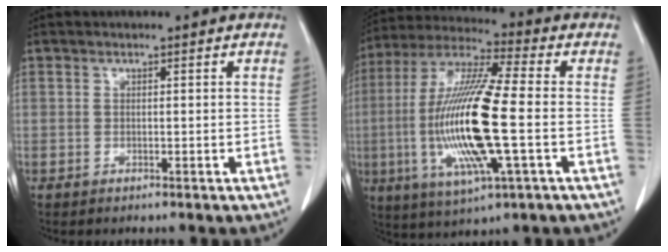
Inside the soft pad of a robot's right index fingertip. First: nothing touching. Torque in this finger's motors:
{"motor_torque": [2.14, 0.00, 0.66, 0.20]}